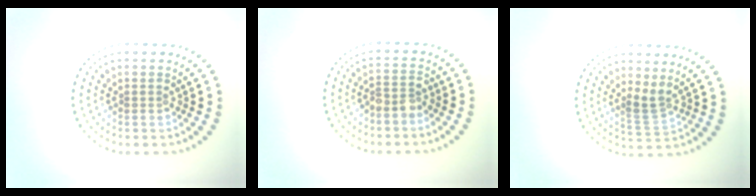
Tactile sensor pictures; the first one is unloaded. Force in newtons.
{"total": 1.9, "press": 1.5, "slide": 1.1}
{"total": 2.0, "press": 1.4, "slide": 1.4}